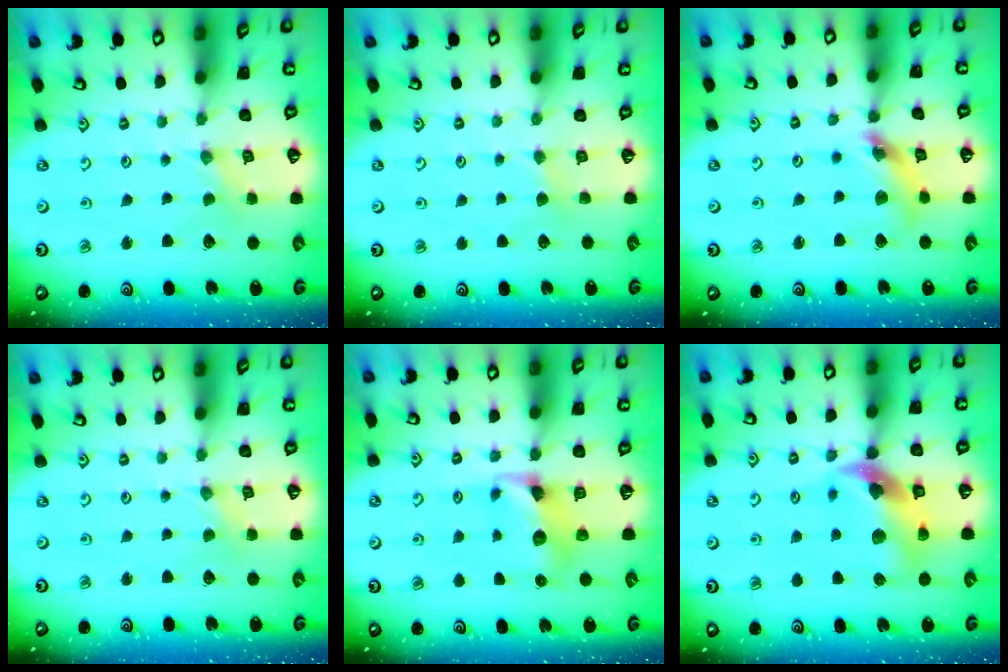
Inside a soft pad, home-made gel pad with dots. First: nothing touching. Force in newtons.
{"total": 3.4, "press": 3.4, "slide": 0.4}
{"total": 10.1, "press": 10.1, "slide": 1.0}
{"total": 0.0}
{"total": 7.1, "press": 7.1, "slide": 0.3}
{"total": 12.4, "press": 12.3, "slide": 2.0}